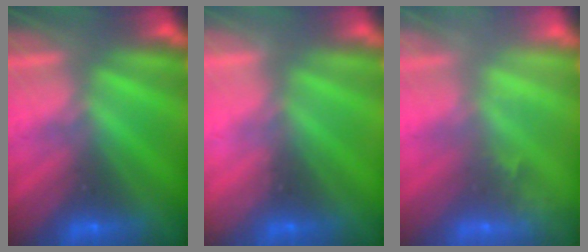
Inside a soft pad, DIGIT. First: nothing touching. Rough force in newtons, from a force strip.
{"total": 2.4}
{"total": 2.3}